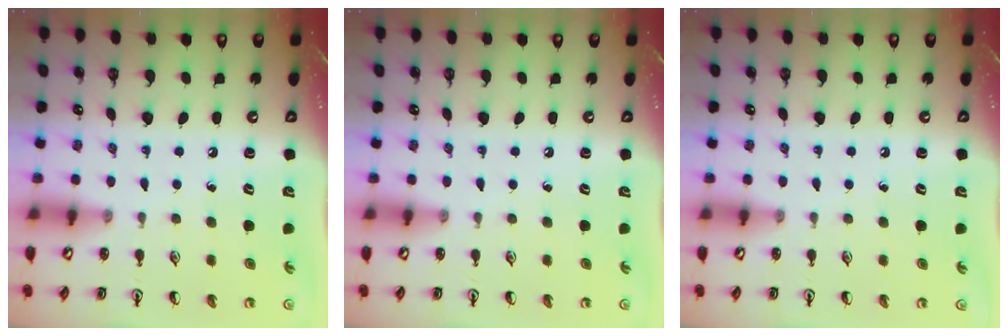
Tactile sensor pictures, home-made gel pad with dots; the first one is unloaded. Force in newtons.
{"total": 0.0}
{"total": 0.0}